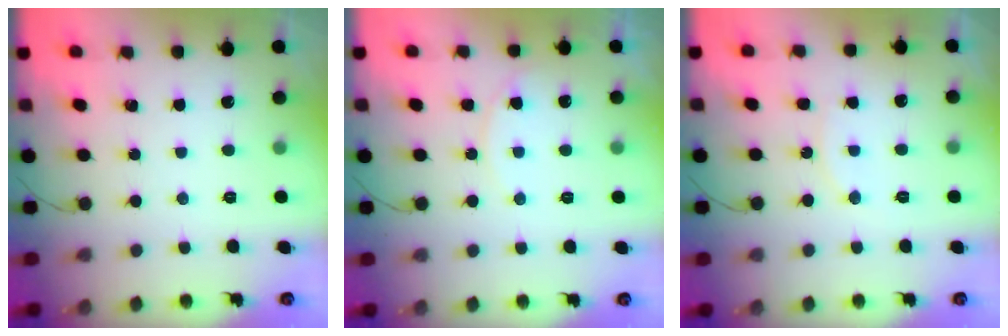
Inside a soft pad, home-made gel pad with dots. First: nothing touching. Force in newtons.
{"total": 7.1, "press": 7.1, "slide": 0.9}
{"total": 5.6, "press": 5.6, "slide": 0.2}